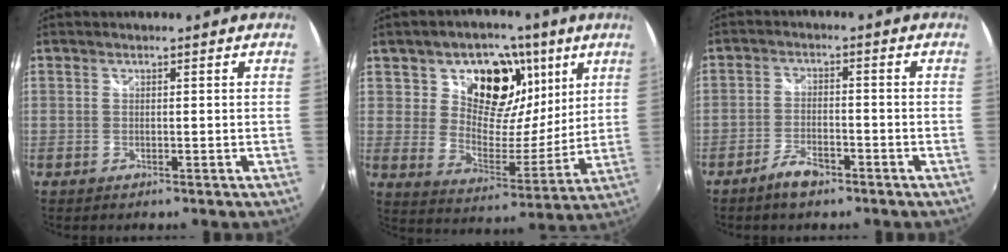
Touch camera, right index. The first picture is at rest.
{"total": 16.1, "force": [7.6, 11.6, 8.3], "torque": [-0.145, 0.003, 0.128]}
{"total": 4.7, "force": [-3.5, 1.7, 2.7], "torque": [-0.066, 0.002, -0.062]}